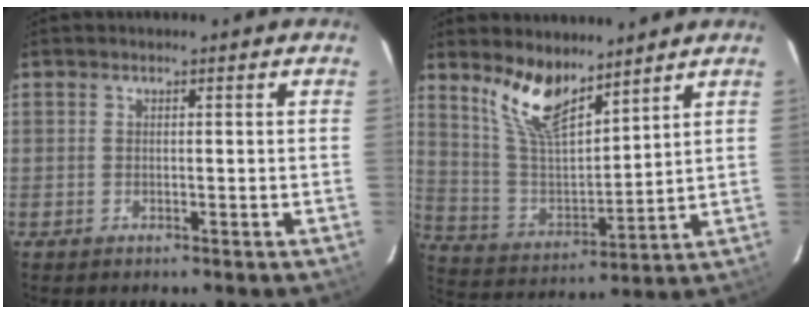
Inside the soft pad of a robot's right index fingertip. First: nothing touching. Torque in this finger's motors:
{"motor_torque": [1.07, 1.07, 0.37, 0.10]}